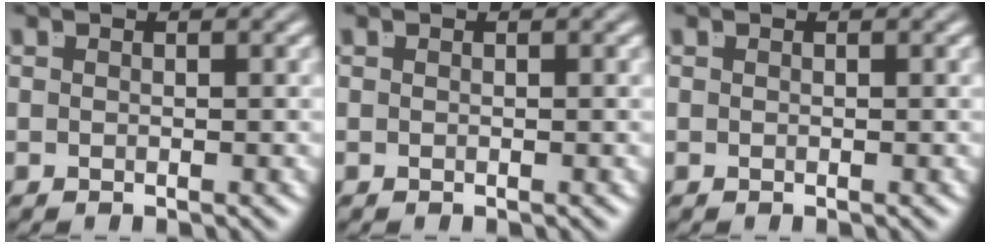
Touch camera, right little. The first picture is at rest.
{"total": 0.0}
{"total": 0.0}